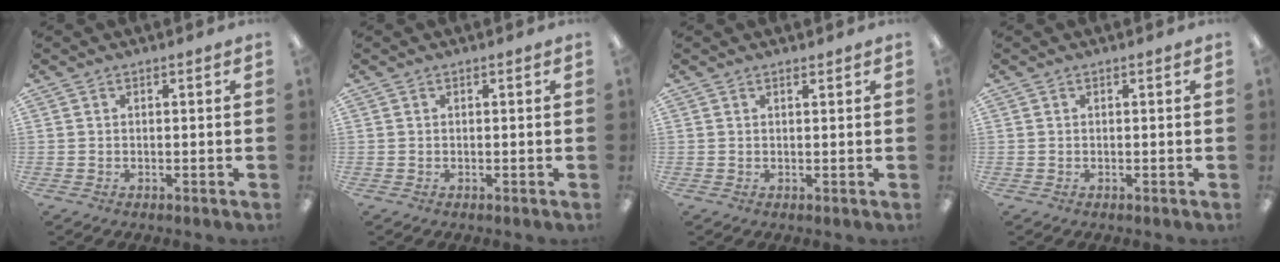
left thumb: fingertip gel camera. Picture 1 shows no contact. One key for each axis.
{"total": 0.0}
{"total": 0.9, "fx": 0.8, "fy": 0.2, "fz": 0.4, "tx": -0.008, "ty": -0.001, "tz": 0.015}
{"total": 0.0}